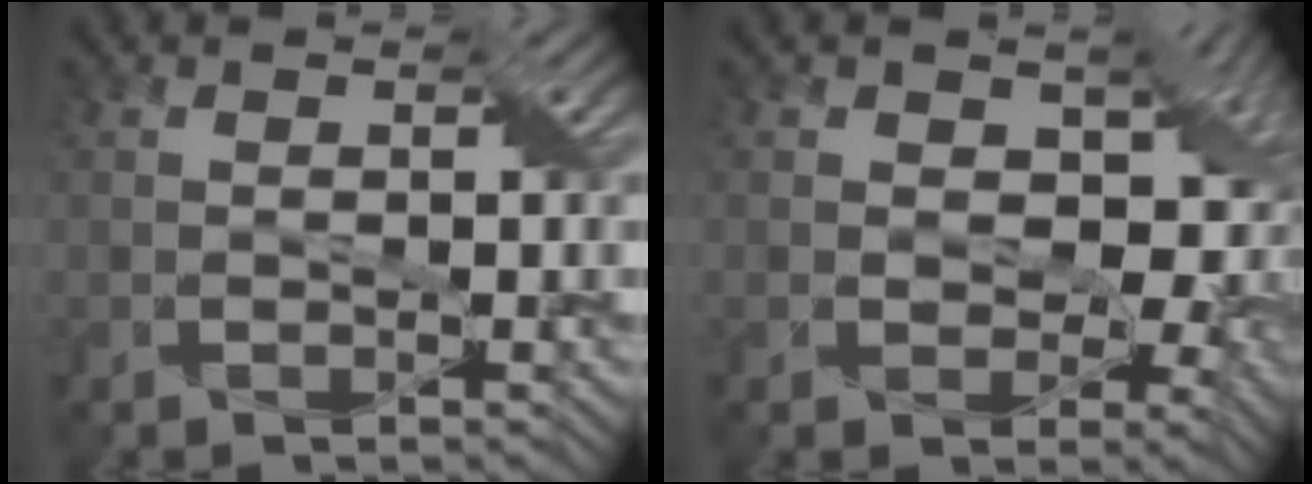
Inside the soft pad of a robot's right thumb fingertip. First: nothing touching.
{"total": 11.6, "force": [0.4, 8.2, 8.2], "torque": [-0.125, -0.008, 0.004]}